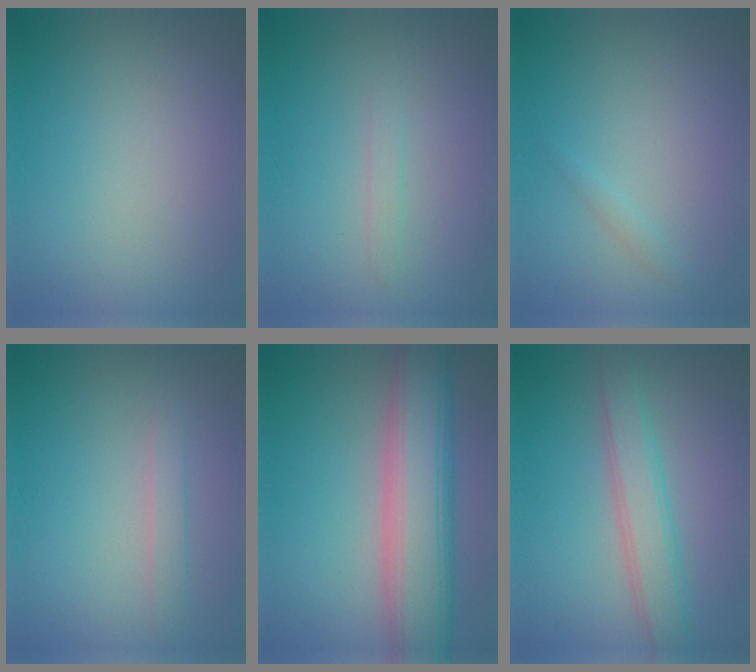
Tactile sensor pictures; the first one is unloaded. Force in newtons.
{"total": 0.9, "press": 0.9, "slide": 0.1}
{"total": 0.7, "press": 0.7, "slide": 0.0}
{"total": 1.3, "press": 1.3, "slide": 0.1}
{"total": 9.2, "press": 9.2, "slide": 0.5}
{"total": 3.8, "press": 3.8, "slide": 0.2}